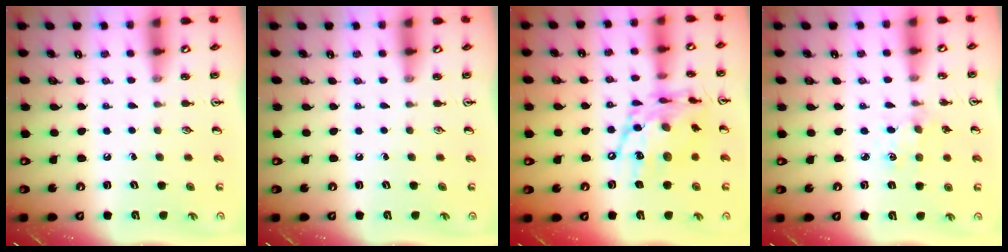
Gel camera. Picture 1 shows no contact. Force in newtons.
{"total": 0.0}
{"total": 16.0, "press": 16.0, "slide": 1.0}
{"total": 2.2, "press": 2.2, "slide": 0.2}